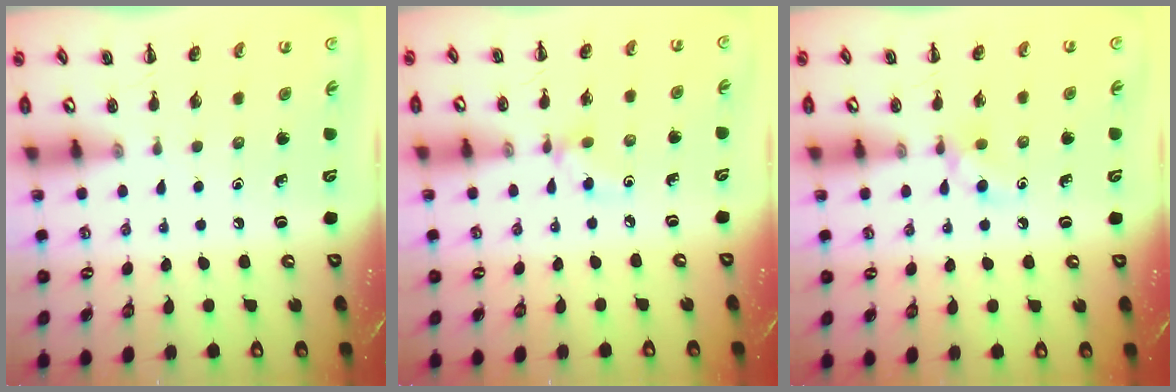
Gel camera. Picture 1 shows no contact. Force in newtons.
{"total": 3.8, "press": 3.6, "slide": 1.4}
{"total": 5.0, "press": 4.7, "slide": 1.7}